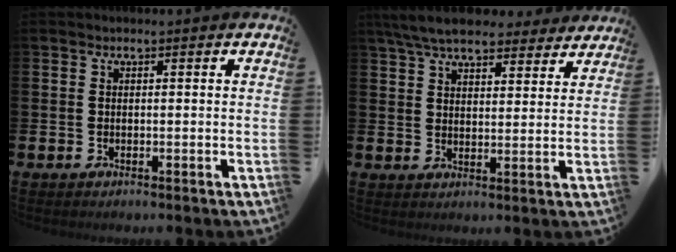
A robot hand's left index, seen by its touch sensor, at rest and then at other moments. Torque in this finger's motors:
{"motor_torque": [1.10, -1.04, 0.20, 0.21]}